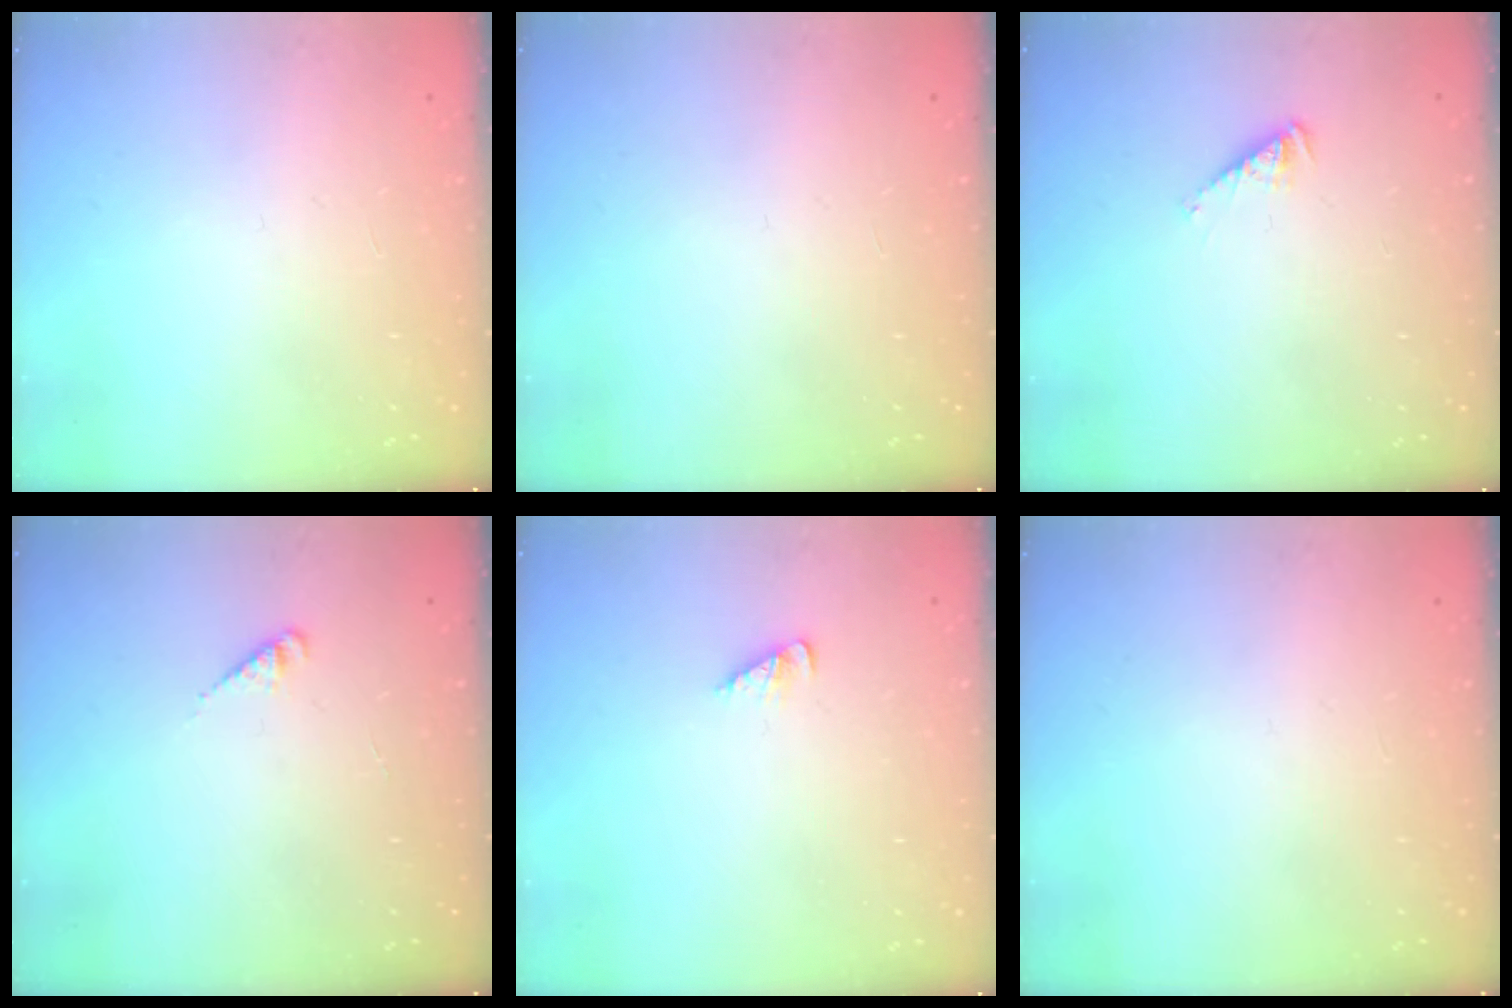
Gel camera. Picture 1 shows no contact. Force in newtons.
{"total": 0.0}
{"total": 1.4, "press": 1.3, "slide": 0.2}
{"total": 1.8, "press": 1.8, "slide": 0.3}
{"total": 2.1, "press": 2.1, "slide": 0.3}
{"total": 0.0}